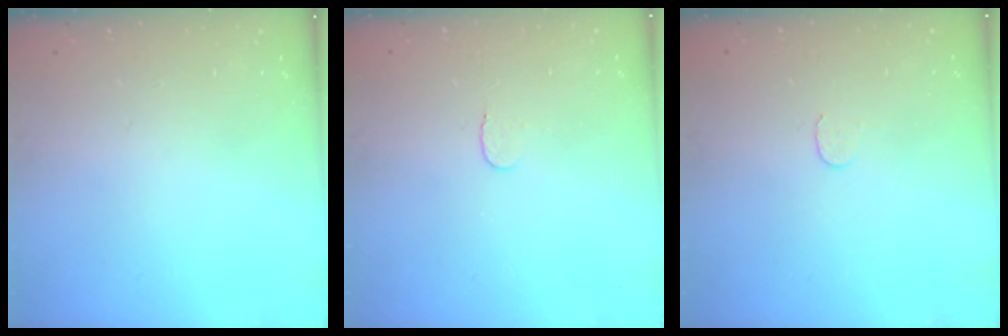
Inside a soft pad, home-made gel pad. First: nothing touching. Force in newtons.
{"total": 3.5, "press": 3.5, "slide": 0.4}
{"total": 3.7, "press": 3.7, "slide": 0.4}